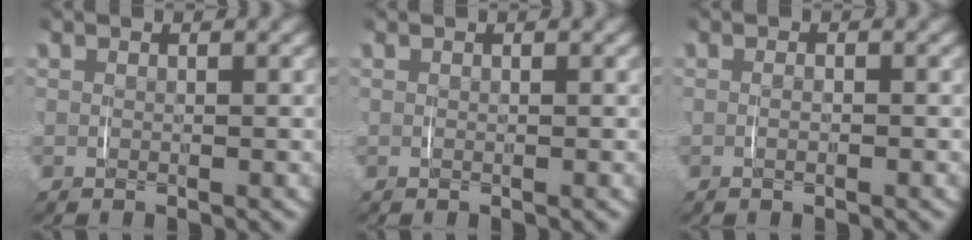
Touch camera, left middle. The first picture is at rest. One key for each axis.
{"total": 0.0}
{"total": 0.7, "fx": -0.3, "fy": 0.1, "fz": 0.6, "tx": -0.014, "ty": 0.000, "tz": -0.006}